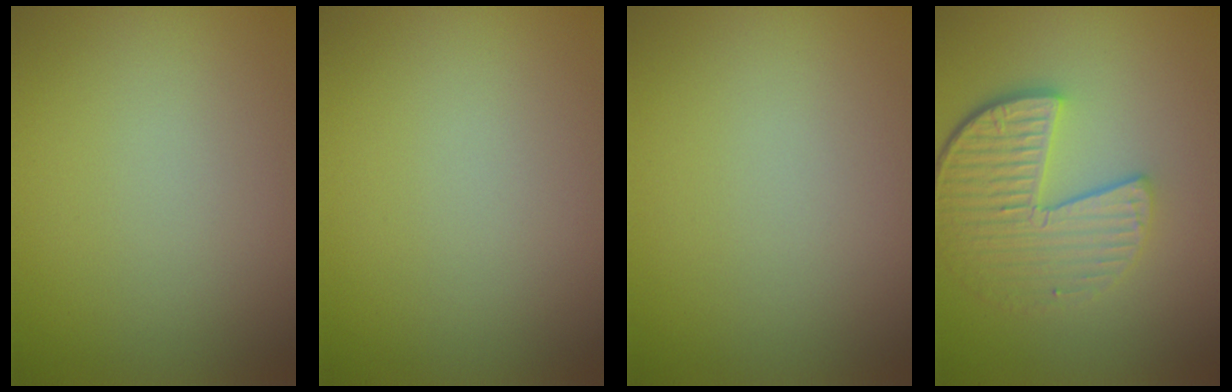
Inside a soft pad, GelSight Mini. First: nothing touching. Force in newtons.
{"total": 0.0}
{"total": 0.0}
{"total": 5.8, "press": 4.1, "slide": 4.0}